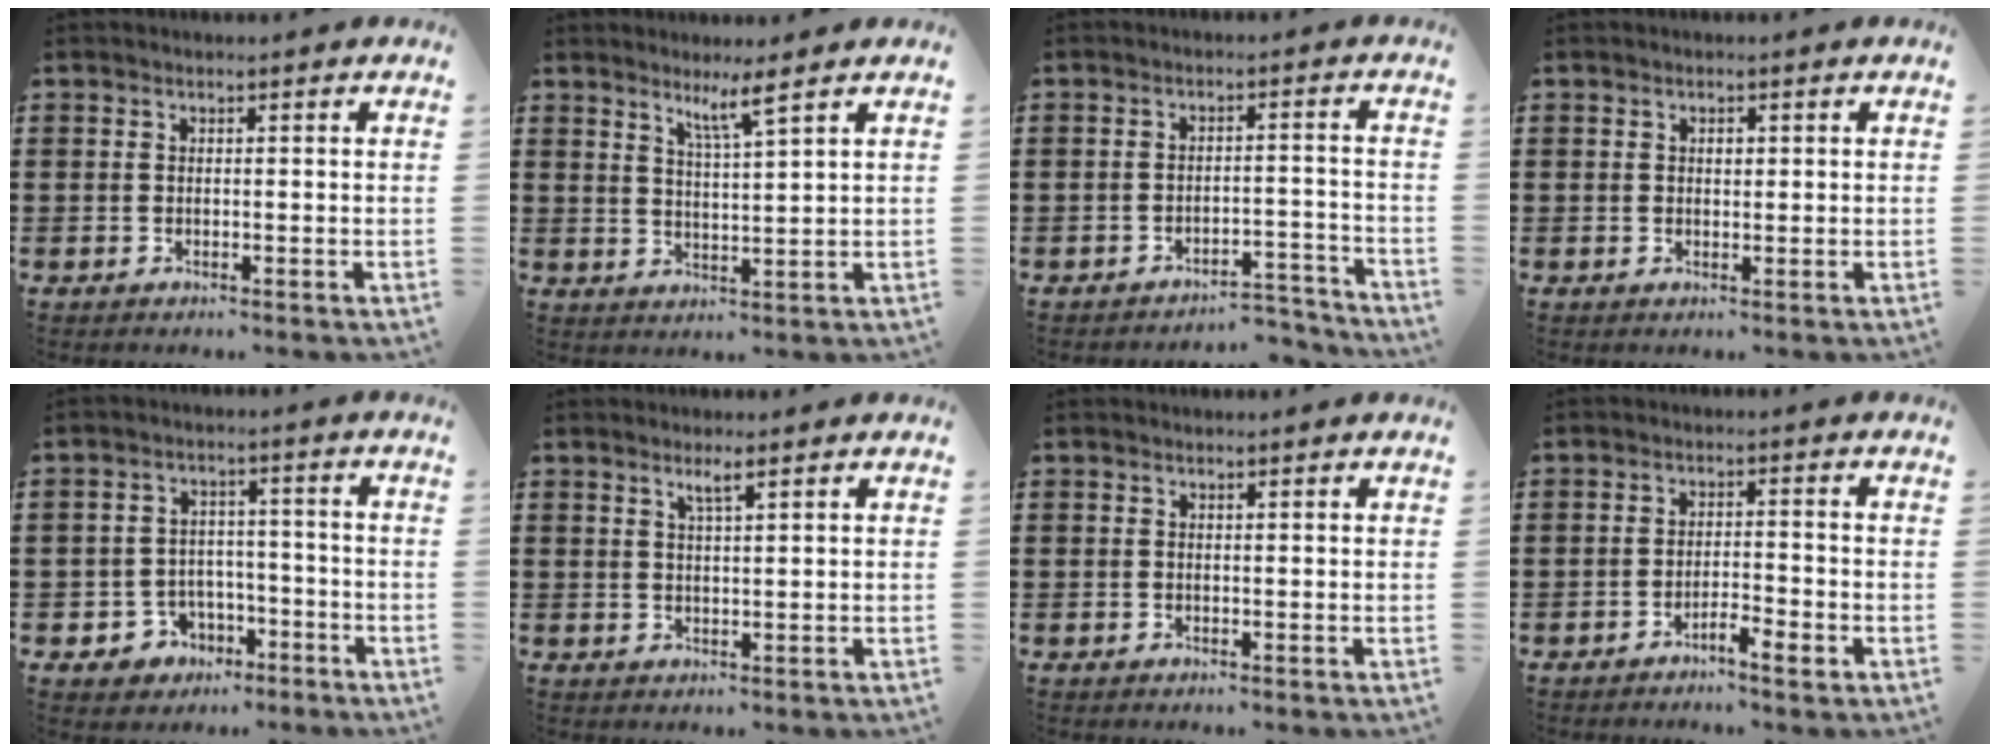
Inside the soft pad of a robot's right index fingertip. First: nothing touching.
{"total": 3.8, "force": [2.9, -0.3, 2.5], "torque": [-0.055, -0.001, 0.050]}
{"total": 4.0, "force": [-3.8, 0.3, 1.0], "torque": [-0.021, 0.001, -0.078]}
{"total": 1.1, "force": [0.3, 0.7, 0.8], "torque": [-0.018, 0.004, 0.006]}
{"total": 4.2, "force": [-2.6, 3.1, 0.9], "torque": [-0.033, 0.009, -0.053]}
{"total": 2.0, "force": [1.3, 0.1, 1.5], "torque": [-0.031, 0.000, 0.021]}
{"total": 0.0}
{"total": 2.6, "force": [-2.1, 0.3, 1.5], "torque": [-0.027, 0.005, -0.039]}